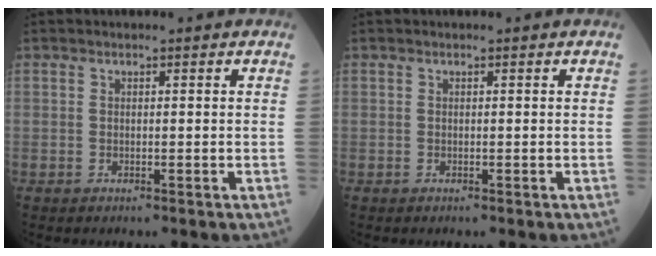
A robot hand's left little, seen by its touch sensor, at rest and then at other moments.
{"total": 0.0}